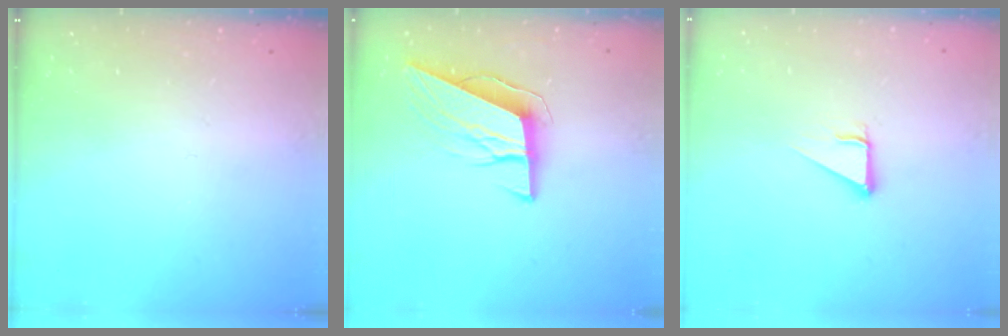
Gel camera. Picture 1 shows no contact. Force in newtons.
{"total": 9.9, "press": 9.6, "slide": 2.3}
{"total": 2.9, "press": 2.8, "slide": 0.2}